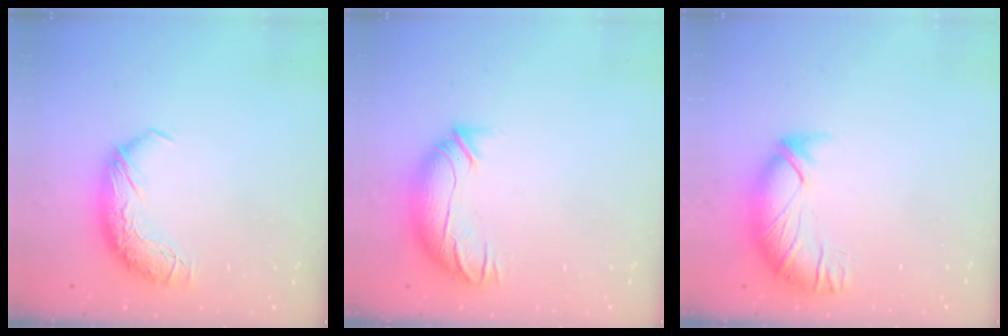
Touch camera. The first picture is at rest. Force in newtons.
{"total": 3.4, "press": 2.3, "slide": 2.5}
{"total": 3.5, "press": 2.5, "slide": 2.5}